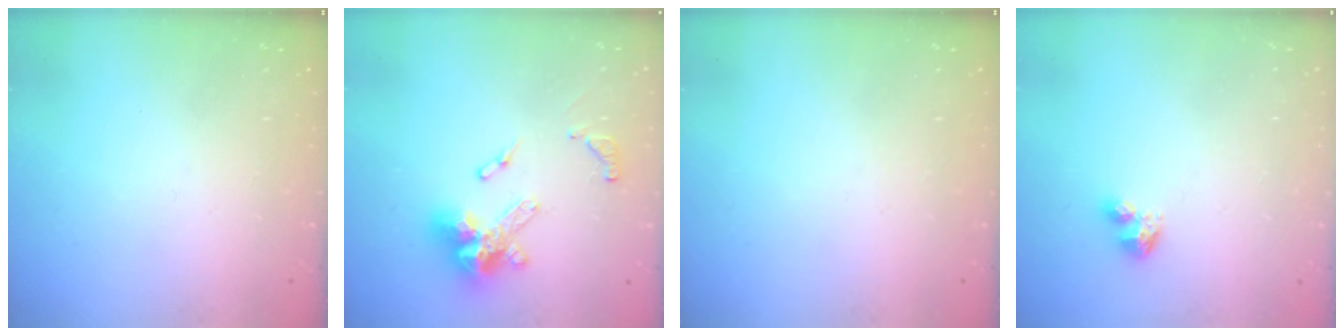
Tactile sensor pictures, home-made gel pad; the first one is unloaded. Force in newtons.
{"total": 14.0, "press": 13.9, "slide": 1.7}
{"total": 0.0}
{"total": 3.6, "press": 3.6, "slide": 0.2}